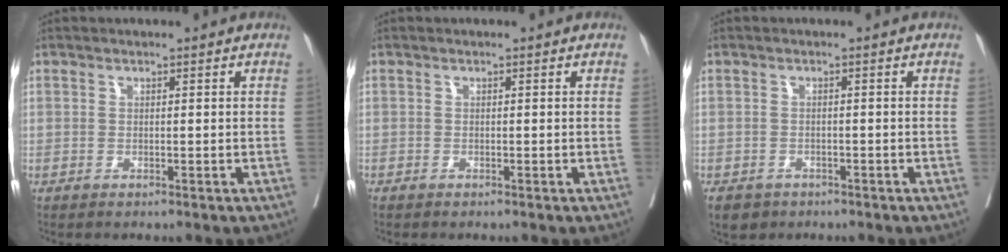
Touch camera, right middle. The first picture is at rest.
{"total": 0.0}
{"total": 4.2, "force": [-3.0, 2.8, 0.9], "torque": [-0.018, -0.001, -0.045]}